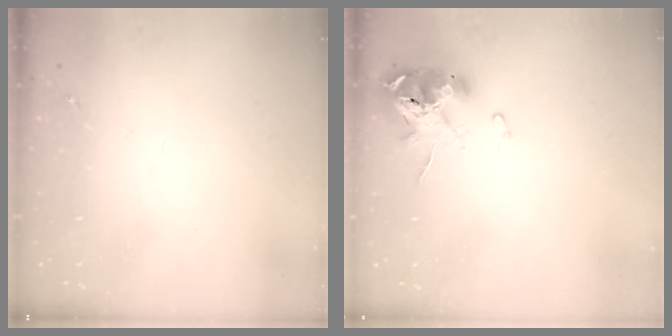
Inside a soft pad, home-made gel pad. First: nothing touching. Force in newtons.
{"total": 14.0, "press": 13.9, "slide": 1.7}